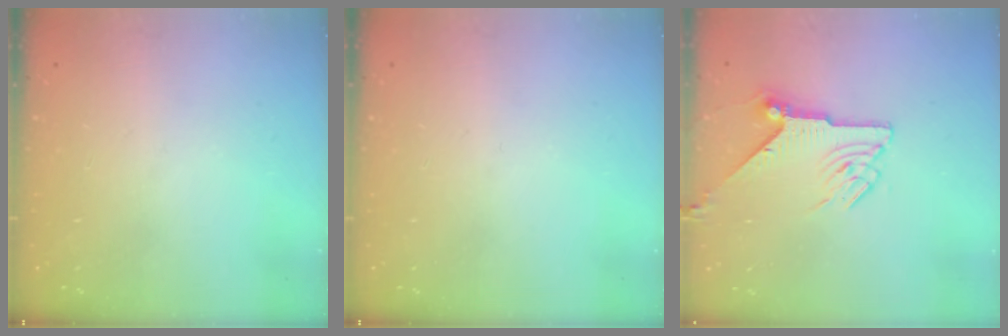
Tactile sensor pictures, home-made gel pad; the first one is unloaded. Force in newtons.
{"total": 0.0}
{"total": 7.8, "press": 7.8, "slide": 0.2}